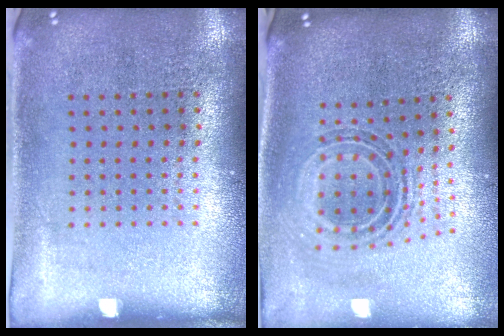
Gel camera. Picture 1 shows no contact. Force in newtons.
{"total": 0.9, "press": 0.9, "slide": 0.4}